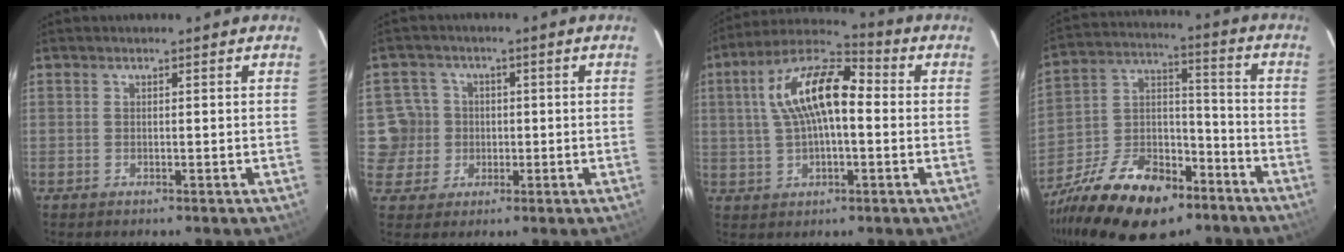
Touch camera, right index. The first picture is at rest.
{"total": 6.1, "force": [-0.1, 6.1, 0.5], "torque": [-0.014, 0.013, -0.002]}
{"total": 13.9, "force": [1.4, 6.1, 12.4], "torque": [-0.235, 0.030, 0.018]}
{"total": 21.6, "force": [-13.9, 11.6, 11.8], "torque": [-0.244, 0.014, -0.228]}